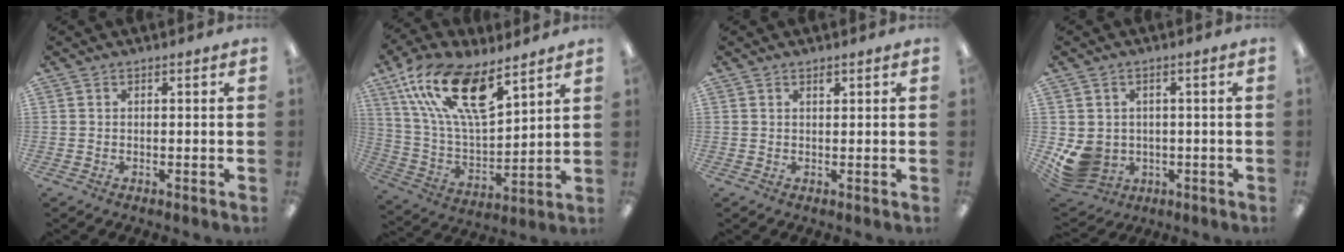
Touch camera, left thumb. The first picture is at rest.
{"total": 20.2, "force": [12.1, 7.9, 14.1], "torque": [-0.294, -0.060, 0.211]}
{"total": 1.0, "force": [0.8, 0.3, 0.5], "torque": [-0.004, -0.002, 0.013]}
{"total": 6.9, "force": [-0.9, 6.3, 2.7], "torque": [-0.074, 0.004, -0.012]}